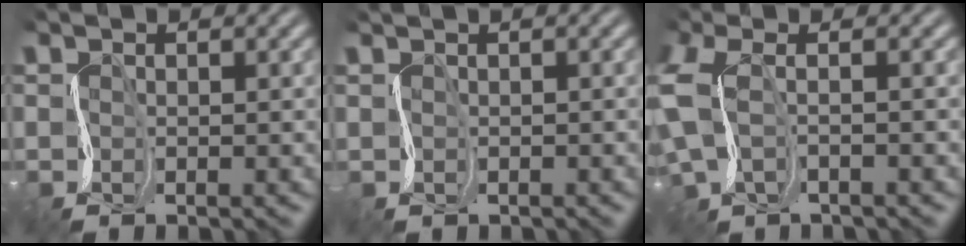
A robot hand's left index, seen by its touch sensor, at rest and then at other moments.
{"total": 0.8, "force": [0.1, -0.4, -0.7], "torque": [0.012, -0.001, -0.002]}
{"total": 3.0, "force": [0.6, 1.5, 2.5], "torque": [-0.088, 0.004, -0.001]}